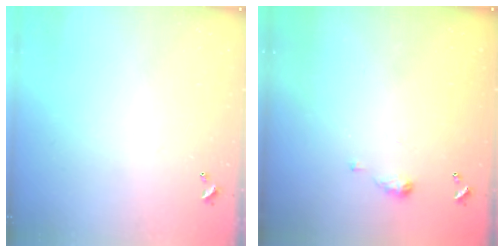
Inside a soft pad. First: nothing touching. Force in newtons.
{"total": 4.8, "press": 4.7, "slide": 0.6}